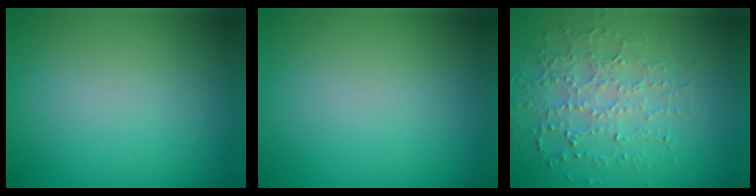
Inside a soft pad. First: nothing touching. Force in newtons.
{"total": 0.0}
{"total": 3.5, "press": 3.2, "slide": 1.4}